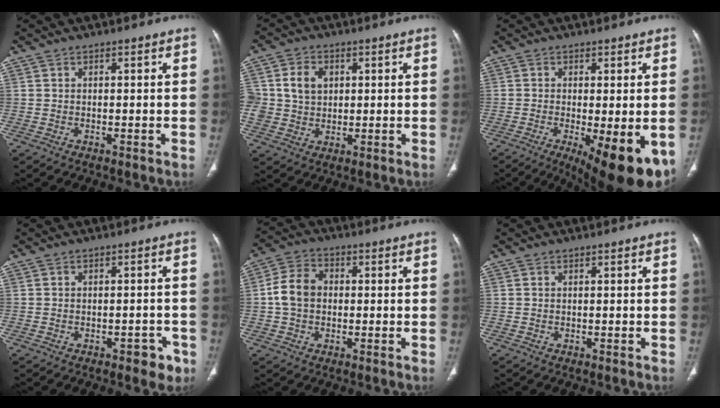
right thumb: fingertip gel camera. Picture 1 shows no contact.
{"total": 8.6, "force": [1.8, 7.2, 4.4], "torque": [-0.067, -0.003, 0.039]}
{"total": 14.0, "force": [-5.3, 4.4, 12.1], "torque": [-0.141, -0.021, -0.069]}
{"total": 3.9, "force": [-2.2, 2.1, 2.5], "torque": [-0.014, 0.014, -0.023]}
{"total": 7.3, "force": [-0.1, 5.7, 4.6], "torque": [-0.081, 0.018, -0.009]}
{"total": 0.0}